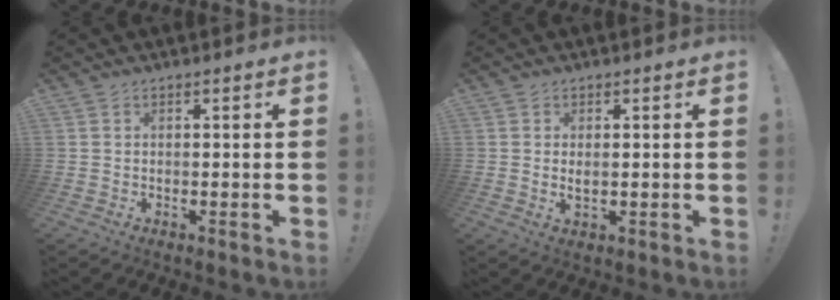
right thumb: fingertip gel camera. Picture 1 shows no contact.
{"total": 2.2, "force": [0.5, 1.0, 1.8], "torque": [-0.026, -0.003, 0.006]}